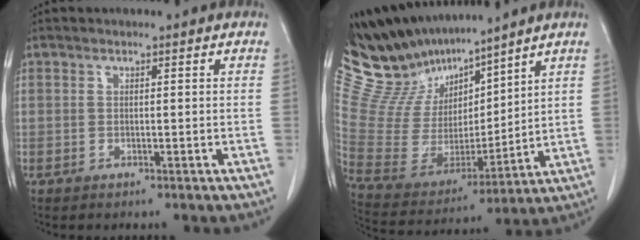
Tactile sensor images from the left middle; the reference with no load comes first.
{"total": 15.3, "force": [13.9, 3.8, 5.3], "torque": [-0.115, 0.000, 0.276]}